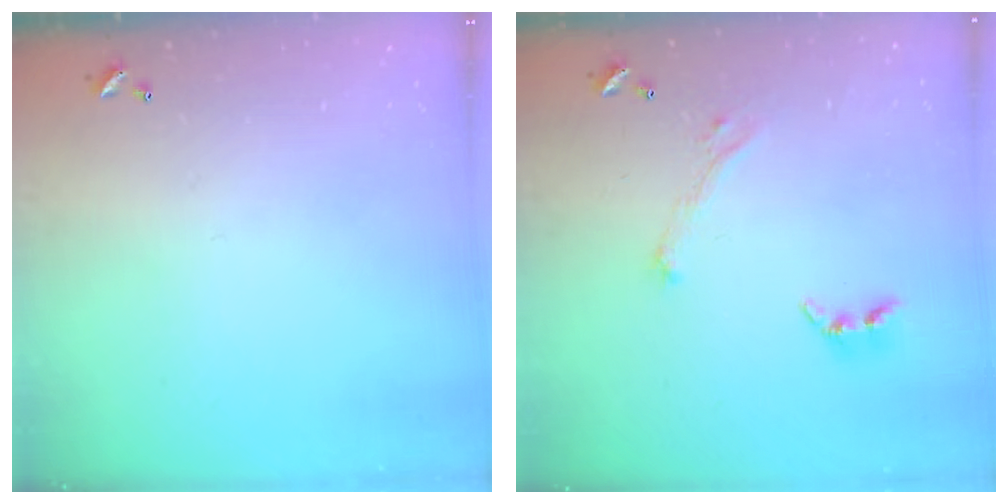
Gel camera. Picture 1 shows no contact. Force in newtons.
{"total": 2.9, "press": 2.8, "slide": 0.8}